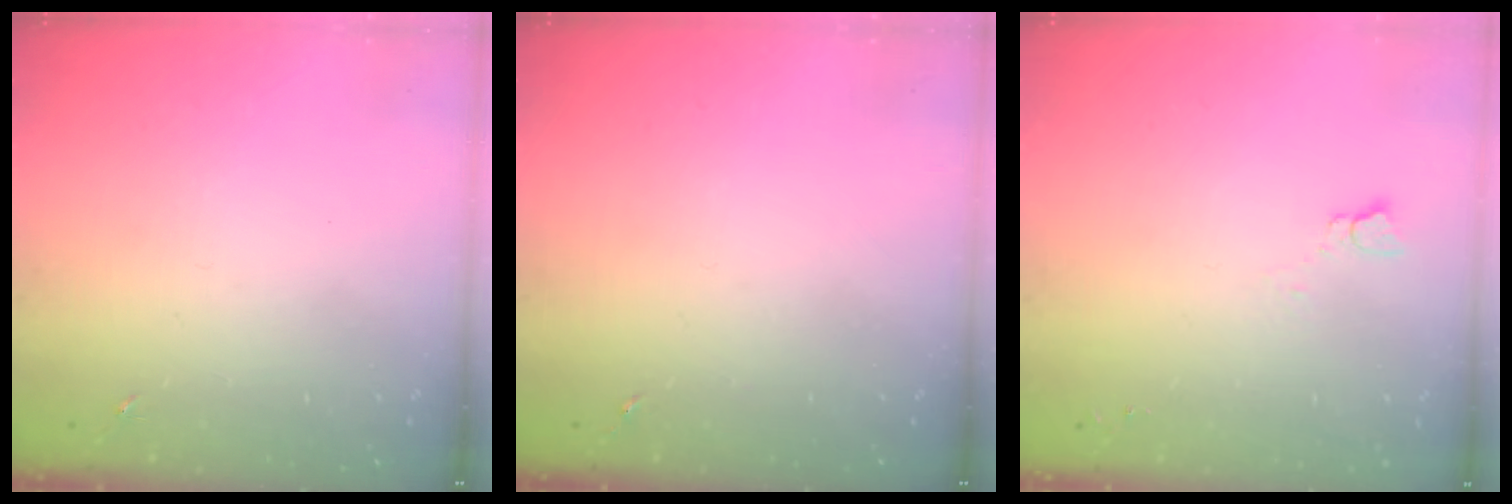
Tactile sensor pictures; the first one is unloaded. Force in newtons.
{"total": 0.0}
{"total": 2.7, "press": 2.7, "slide": 0.3}